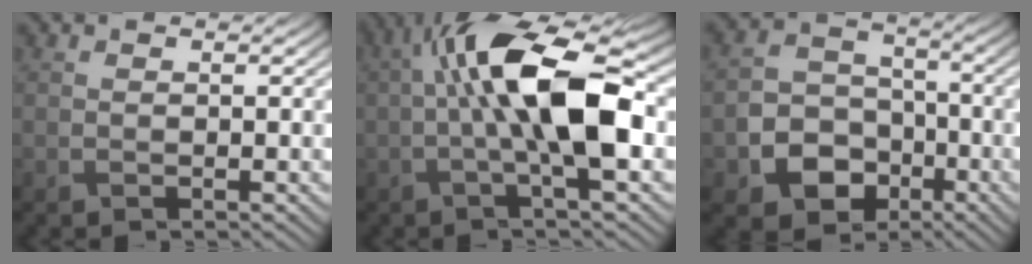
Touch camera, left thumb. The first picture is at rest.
{"total": 11.3, "force": [0.1, 3.2, 10.8], "torque": [-0.193, 0.017, -0.007]}
{"total": 8.7, "force": [-3.9, 6.7, 4.0], "torque": [-0.088, -0.020, -0.079]}